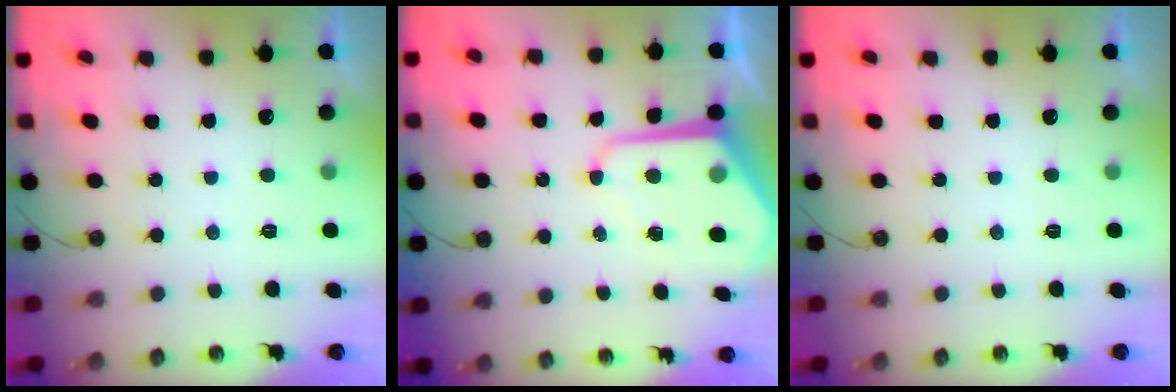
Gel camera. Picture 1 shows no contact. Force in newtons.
{"total": 9.7, "press": 9.7, "slide": 0.7}
{"total": 0.0}